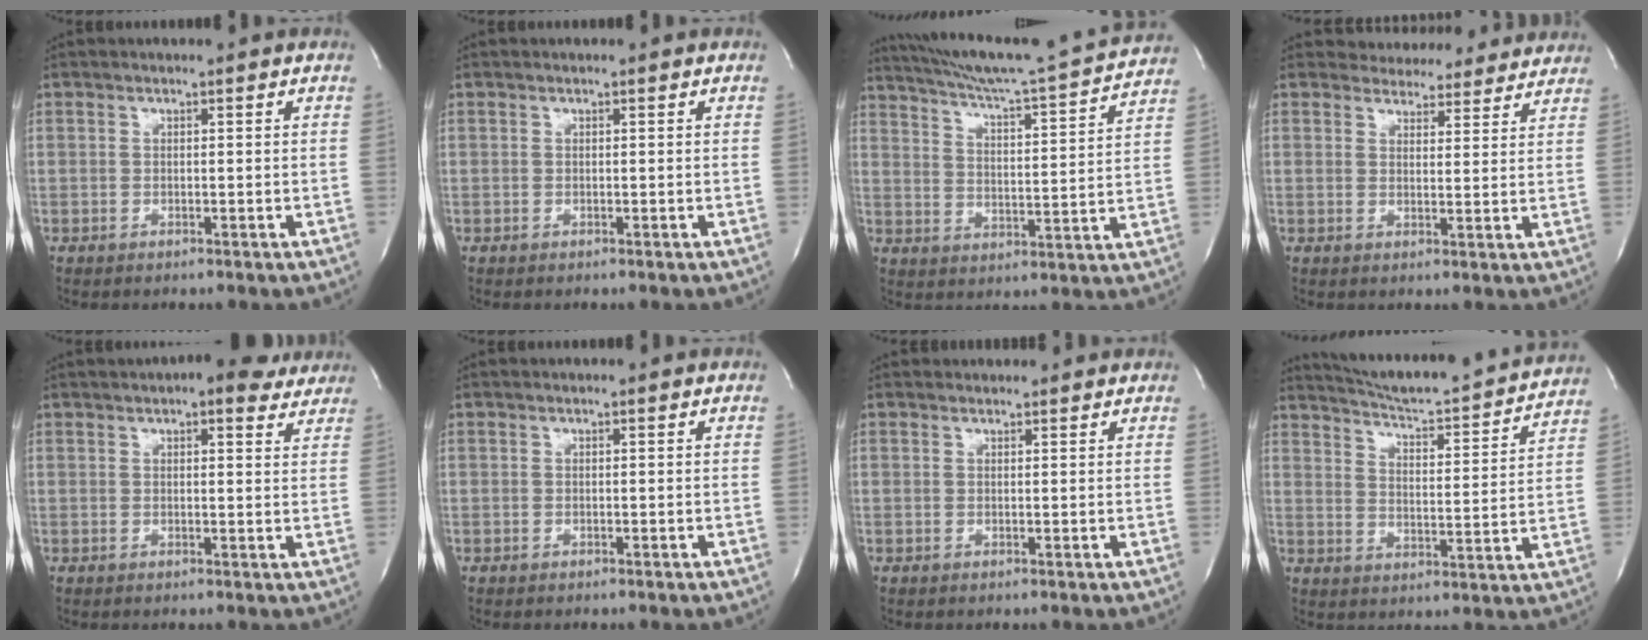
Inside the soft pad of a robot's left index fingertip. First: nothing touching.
{"total": 0.0}
{"total": 18.4, "force": [17.1, -1.2, 6.7], "torque": [-0.120, -0.035, 0.238]}
{"total": 9.6, "force": [9.0, 3.2, 0.9], "torque": [0.008, -0.001, 0.096]}
{"total": 6.9, "force": [5.3, 2.2, 3.9], "torque": [-0.046, 0.006, 0.057]}
{"total": 0.0}
{"total": 2.7, "force": [2.6, 0.7, 0.1], "torque": [-0.006, 0.012, 0.027]}
{"total": 19.5, "force": [18.4, 1.3, 6.4], "torque": [-0.101, -0.033, 0.246]}